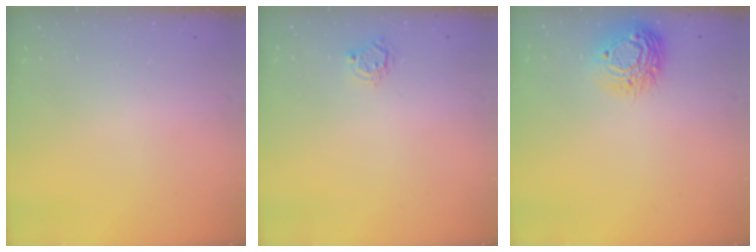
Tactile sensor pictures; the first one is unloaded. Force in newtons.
{"total": 4.5, "press": 4.5, "slide": 0.4}
{"total": 13.1, "press": 13.1, "slide": 0.9}